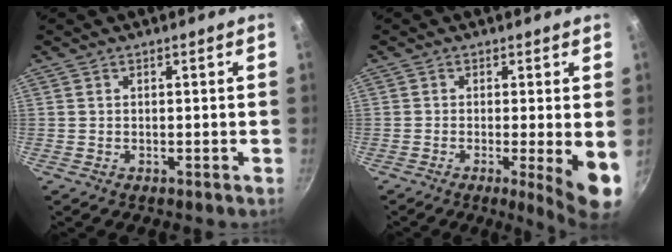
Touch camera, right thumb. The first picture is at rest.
{"total": 7.8, "force": [-1.2, 1.0, 7.6], "torque": [-0.101, -0.013, -0.015]}